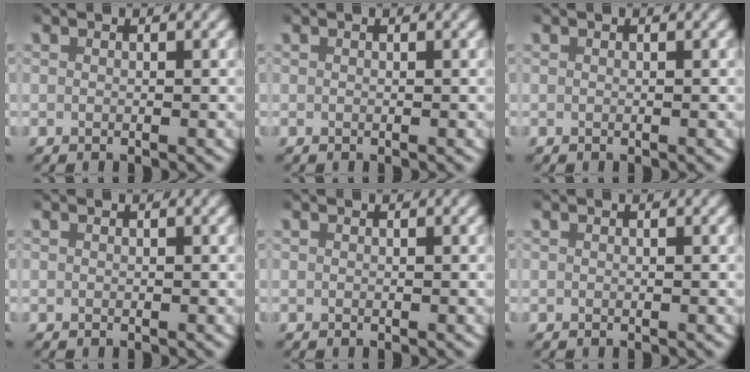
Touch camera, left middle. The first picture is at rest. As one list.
[{"total": 0.0}, {"total": 0.0}, {"total": 0.0}, {"total": 0.0}, {"total": 0.0}]